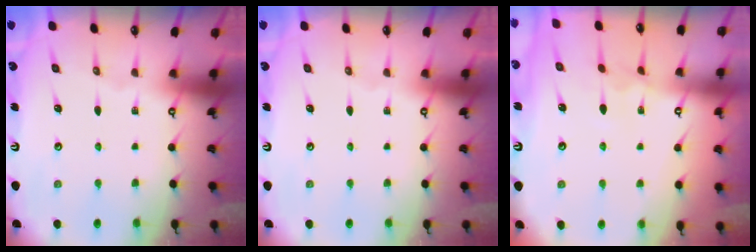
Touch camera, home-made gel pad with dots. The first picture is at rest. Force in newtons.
{"total": 0.0}
{"total": 2.7, "press": 2.7, "slide": 0.2}